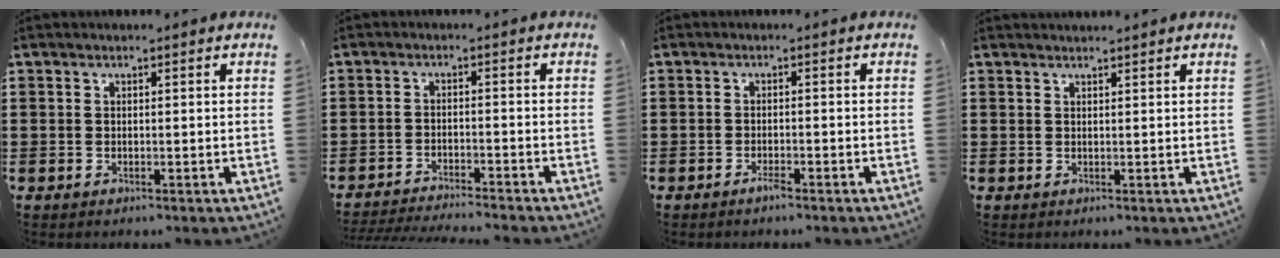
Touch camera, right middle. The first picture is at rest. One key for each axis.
{"total": 2.9, "fx": -2.8, "fy": -0.3, "fz": 0.5, "tx": -0.009, "ty": -0.001, "tz": -0.059}
{"total": 1.5, "fx": -1.2, "fy": 0.1, "fz": 0.9, "tx": -0.019, "ty": -0.005, "tz": -0.020}
{"total": 1.0, "fx": 1.0, "fy": -0.1, "fz": 0.1, "tx": -0.004, "ty": -0.002, "tz": 0.019}